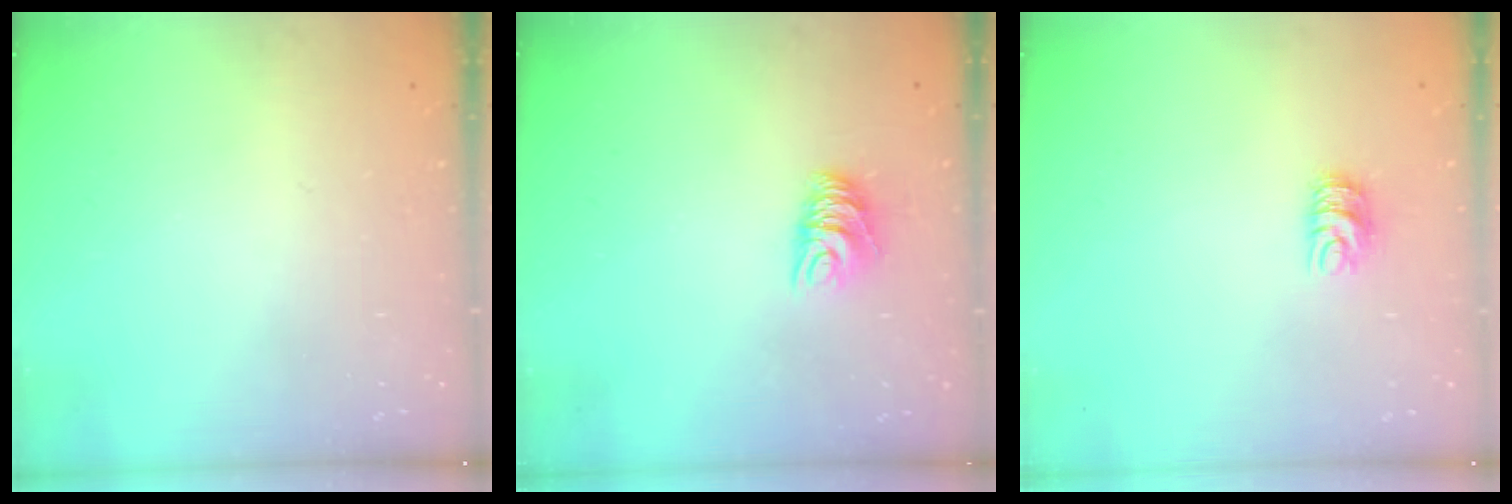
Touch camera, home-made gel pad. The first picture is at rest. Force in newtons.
{"total": 6.3, "press": 6.3, "slide": 0.4}
{"total": 5.6, "press": 5.6, "slide": 0.4}